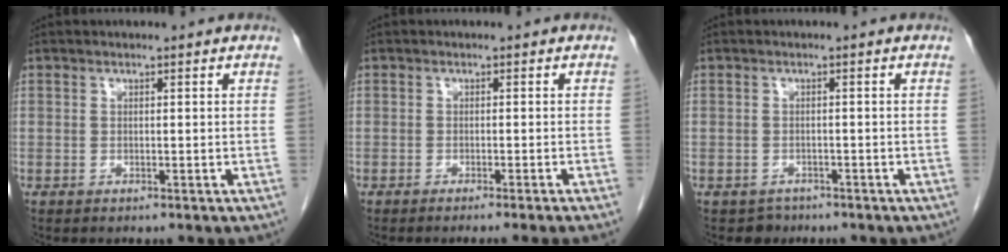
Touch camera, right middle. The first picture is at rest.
{"total": 3.7, "force": [-2.9, -1.3, 1.9], "torque": [-0.012, 0.002, -0.040]}
{"total": 1.8, "force": [-1.3, 1.2, -0.3], "torque": [-0.003, 0.003, -0.021]}